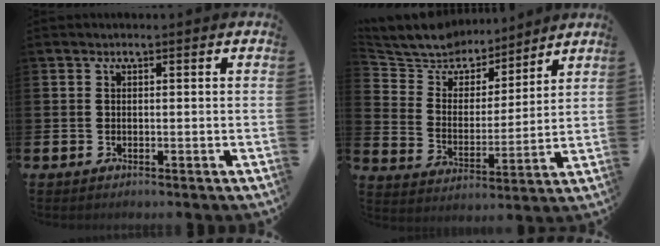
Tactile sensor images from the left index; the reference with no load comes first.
{"total": 7.9, "force": [7.4, 2.6, -0.1], "torque": [-0.053, -0.060, 0.135]}